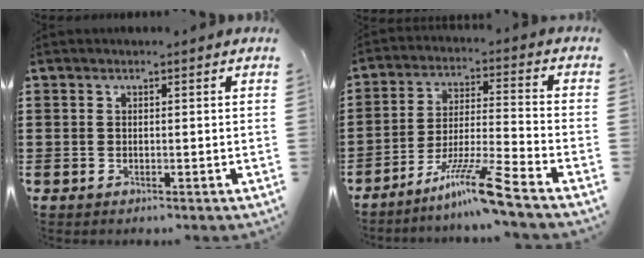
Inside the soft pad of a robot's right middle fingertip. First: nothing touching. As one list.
[{"total": 9.7, "force": [-7.4, -0.1, 6.2], "torque": [-0.123, -0.008, -0.143]}]